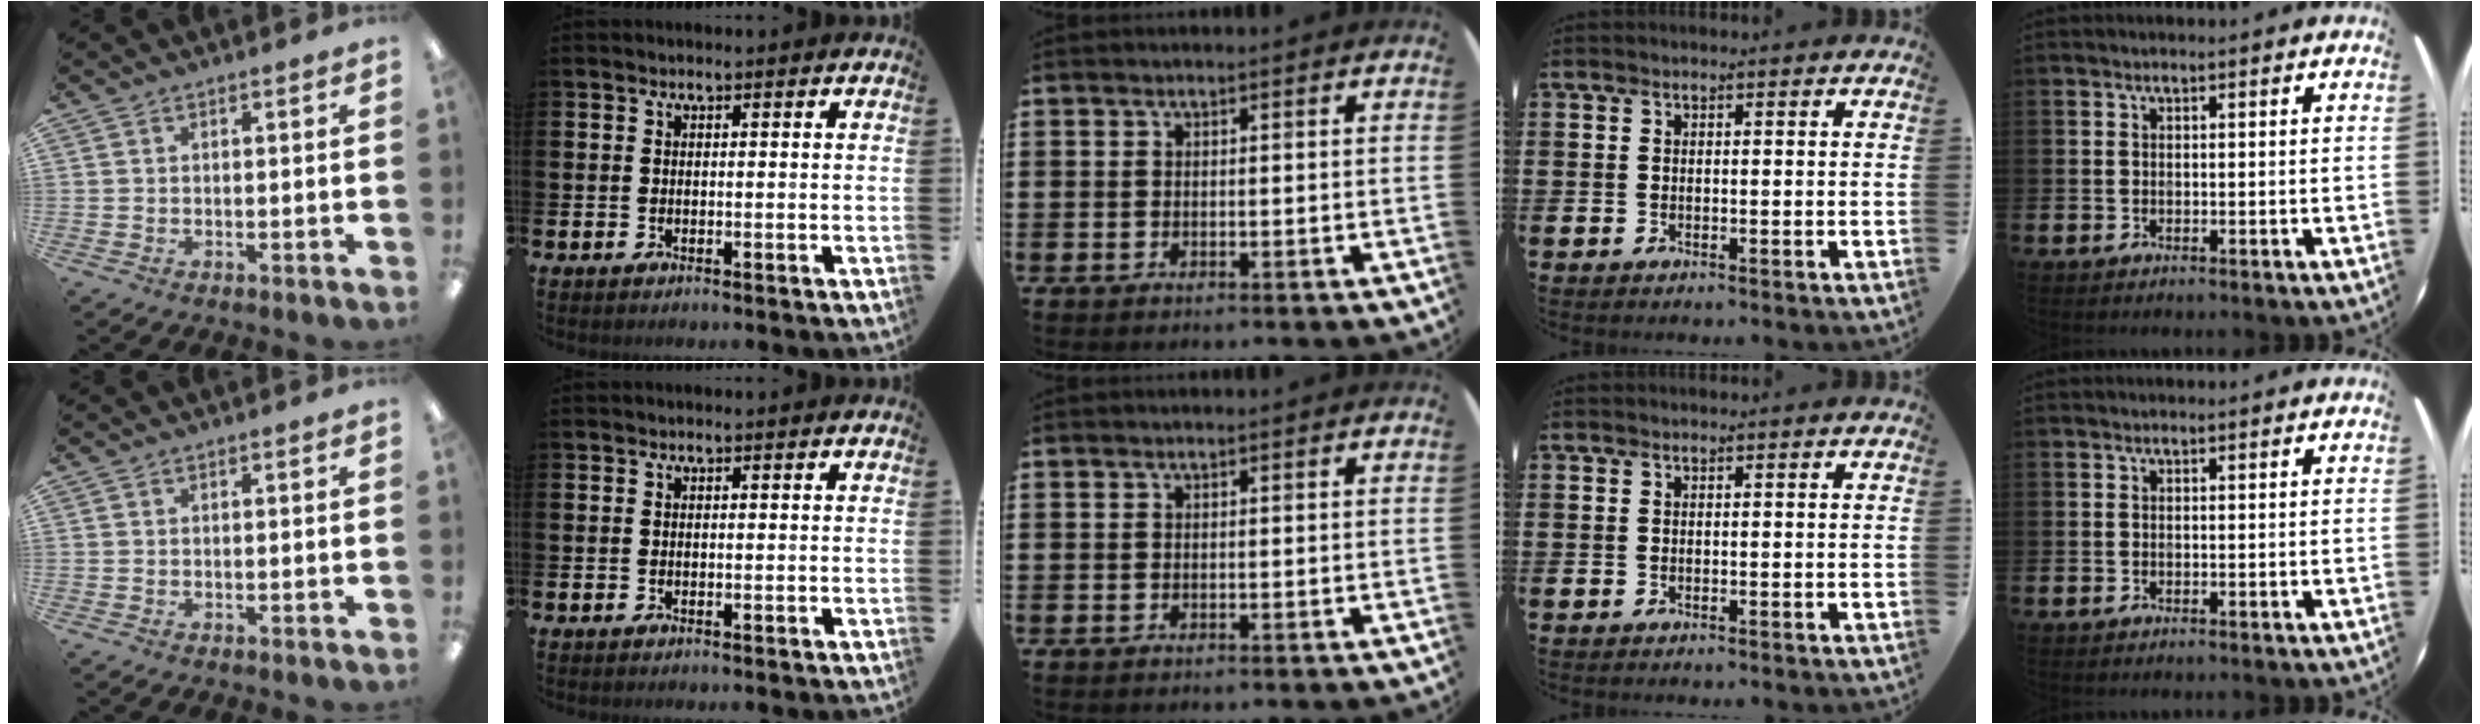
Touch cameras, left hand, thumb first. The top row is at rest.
{}